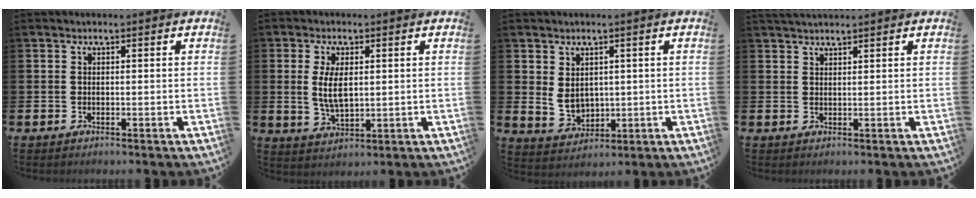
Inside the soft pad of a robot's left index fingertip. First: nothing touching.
{"total": 5.0, "force": [1.1, 2.3, 4.3], "torque": [-0.072, -0.001, 0.016]}
{"total": 3.6, "force": [1.7, 2.6, 1.8], "torque": [-0.028, -0.006, 0.027]}
{"total": 1.9, "force": [1.8, 0.2, 0.4], "torque": [-0.010, -0.001, 0.034]}